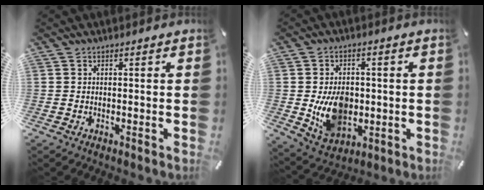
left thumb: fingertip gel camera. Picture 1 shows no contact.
{"total": 11.2, "force": [-0.8, 8.5, 7.2], "torque": [-0.135, 0.000, -0.012]}